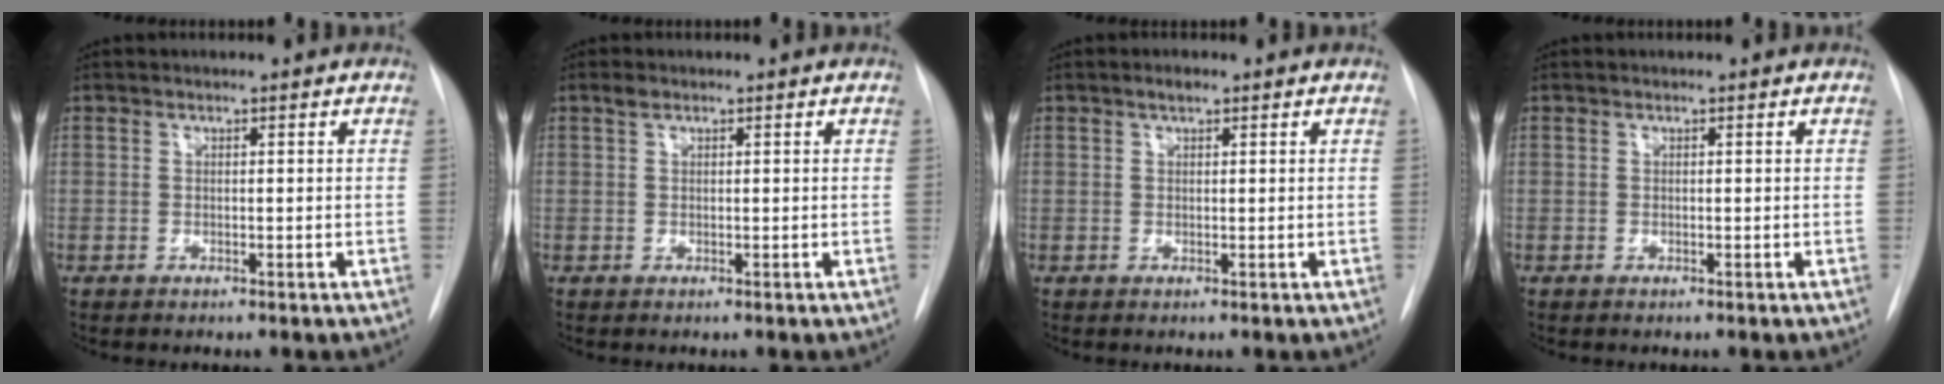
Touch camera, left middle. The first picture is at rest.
{"total": 0.9, "force": [0.6, 0.4, 0.5], "torque": [-0.012, 0.009, 0.013]}
{"total": 1.1, "force": [0.8, 0.4, 0.7], "torque": [-0.014, 0.004, 0.013]}
{"total": 0.0}